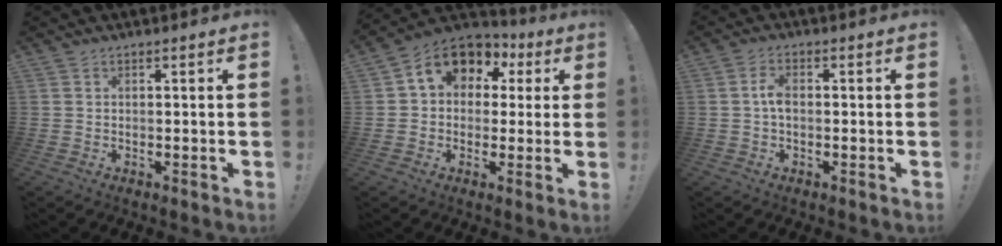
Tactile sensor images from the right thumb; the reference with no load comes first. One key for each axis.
{"total": 11.5, "fx": 4.5, "fy": 8.5, "fz": 6.3, "tx": -0.100, "ty": -0.014, "tz": 0.088}
{"total": 4.0, "fx": -0.2, "fy": 2.1, "fz": 3.4, "tx": -0.068, "ty": 0.008, "tz": -0.006}